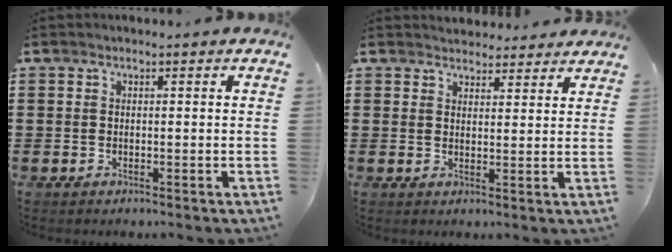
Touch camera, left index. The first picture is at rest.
{"total": 3.1, "force": [3.0, 0.8, -0.1], "torque": [0.000, -0.011, 0.055]}